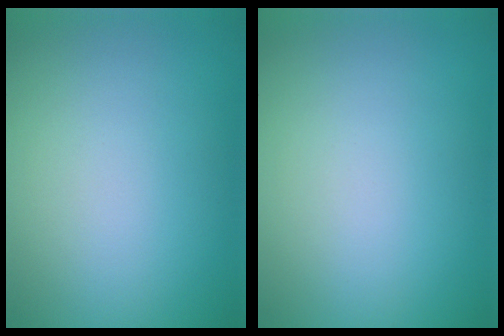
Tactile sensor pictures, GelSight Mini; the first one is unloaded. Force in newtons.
{"total": 0.0}